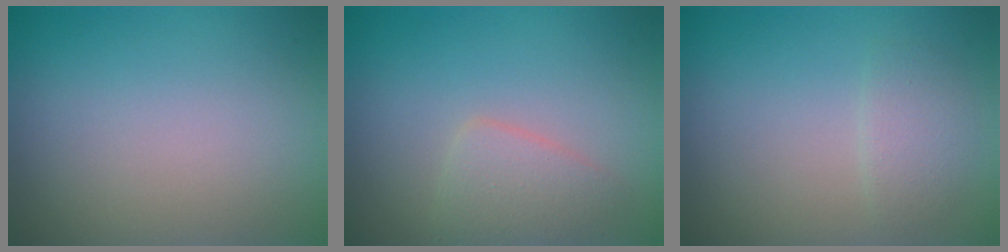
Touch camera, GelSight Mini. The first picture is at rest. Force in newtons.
{"total": 2.4, "press": 2.4, "slide": 0.1}
{"total": 1.5, "press": 1.5, "slide": 0.1}